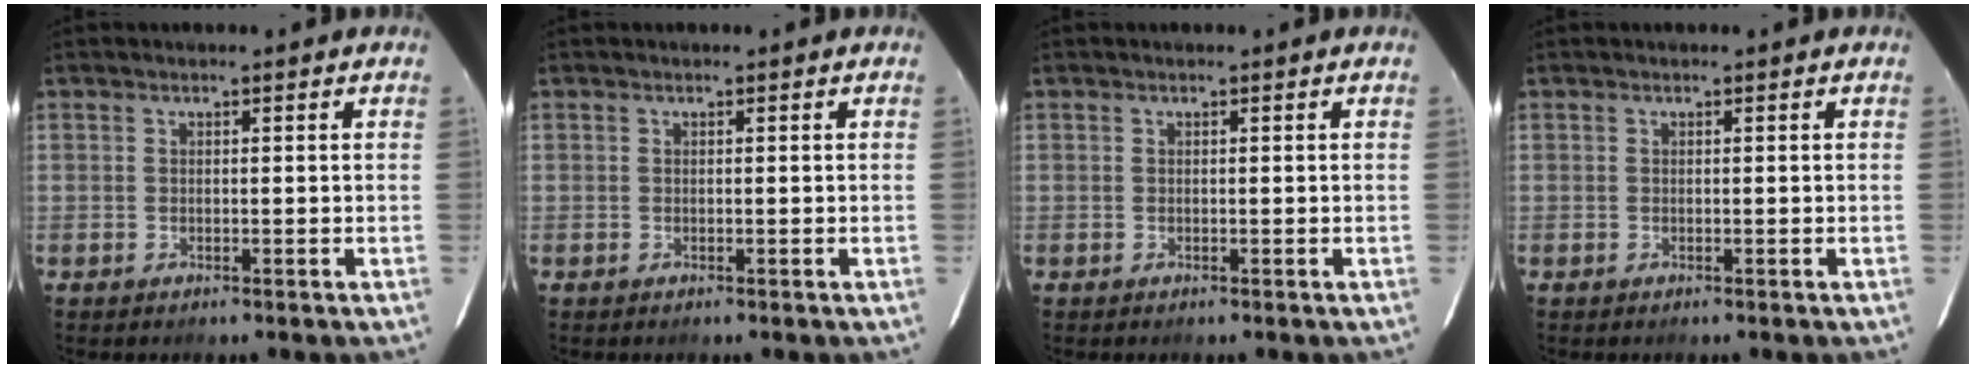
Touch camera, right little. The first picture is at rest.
{"total": 0.0}
{"total": 0.0}
{"total": 0.0}